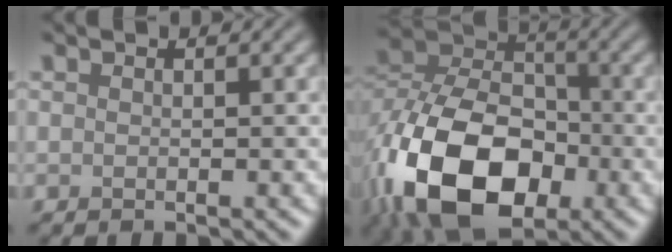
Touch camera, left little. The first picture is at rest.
{"total": 14.4, "force": [-6.2, 8.7, 9.7], "torque": [-0.199, -0.024, -0.123]}